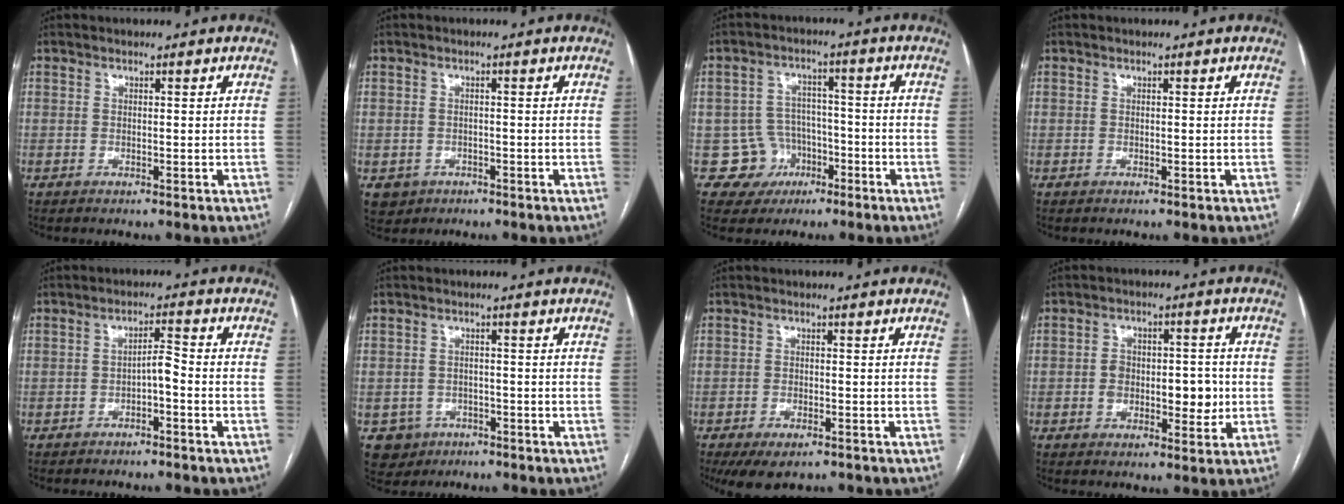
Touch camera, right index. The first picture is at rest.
{"total": 3.4, "force": [-1.5, 3.0, 0.4], "torque": [-0.003, 0.005, -0.018]}
{"total": 6.6, "force": [-2.6, 6.1, 0.0], "torque": [0.012, 0.014, -0.035]}
{"total": 0.0}
{"total": 2.9, "force": [-1.4, 0.7, 2.5], "torque": [-0.039, 0.010, -0.021]}
{"total": 4.4, "force": [-2.0, 3.9, 0.3], "torque": [-0.001, 0.009, -0.026]}
{"total": 5.3, "force": [-3.6, 2.4, 3.1], "torque": [-0.049, -0.007, -0.053]}
{"total": 8.0, "force": [-1.0, 4.5, 6.5], "torque": [-0.090, 0.014, -0.009]}